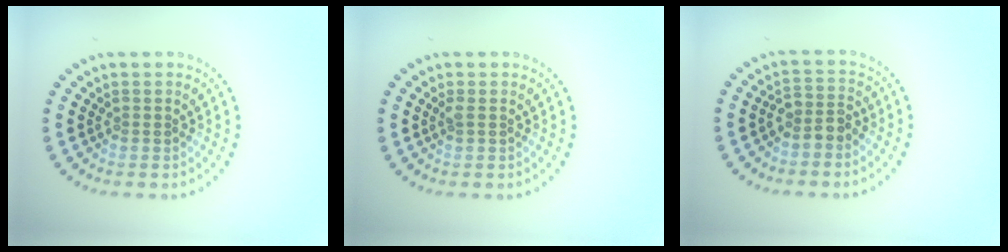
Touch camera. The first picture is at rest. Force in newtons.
{"total": 0.6, "press": 0.5, "slide": 0.3}
{"total": 2.0, "press": 1.7, "slide": 1.1}